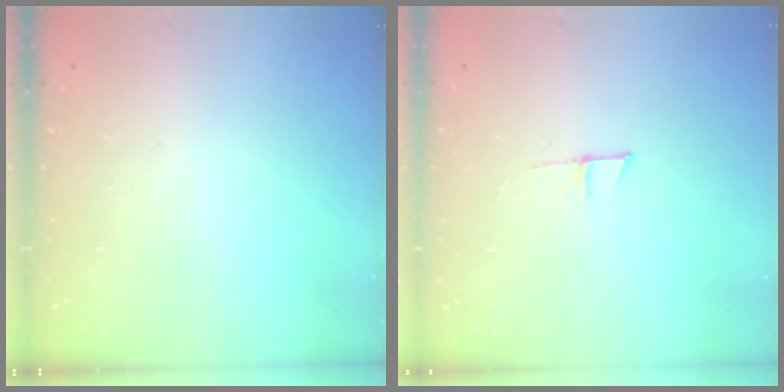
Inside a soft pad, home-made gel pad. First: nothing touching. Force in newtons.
{"total": 4.0, "press": 4.0, "slide": 0.4}